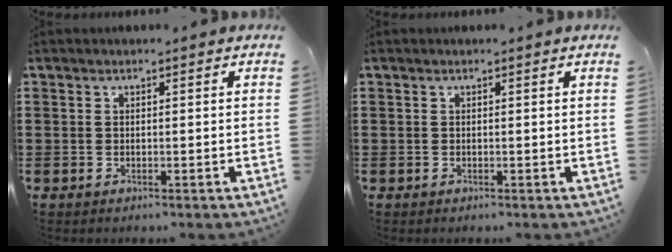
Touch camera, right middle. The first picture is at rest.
{"total": 0.0}